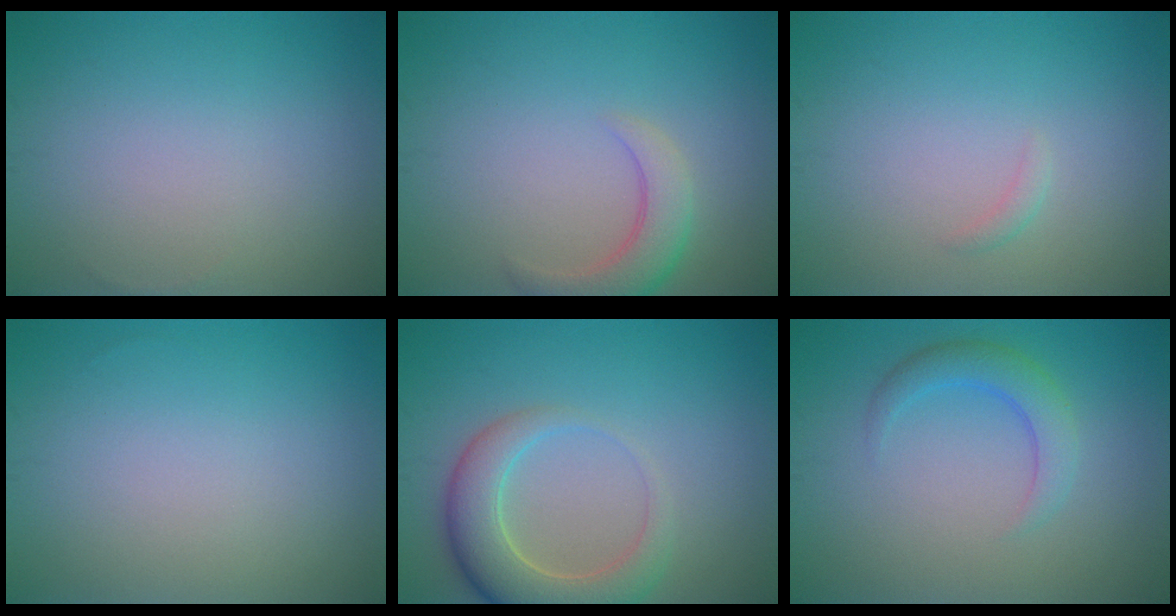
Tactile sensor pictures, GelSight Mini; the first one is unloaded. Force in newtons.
{"total": 3.4, "press": 3.4, "slide": 0.4}
{"total": 0.6, "press": 0.6, "slide": 0.0}
{"total": 0.0}
{"total": 5.6, "press": 5.6, "slide": 0.7}
{"total": 2.8, "press": 2.8, "slide": 0.2}